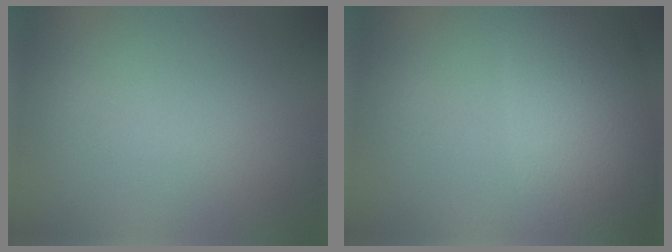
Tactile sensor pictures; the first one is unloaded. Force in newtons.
{"total": 8.2, "press": 8.2, "slide": 0.4}